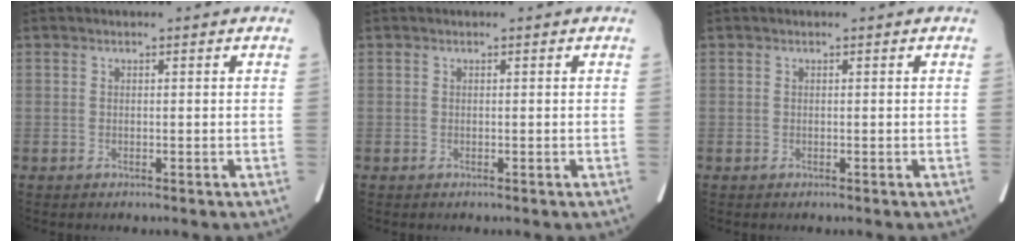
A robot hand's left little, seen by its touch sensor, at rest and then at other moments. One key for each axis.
{"total": 0.0}
{"total": 0.0}